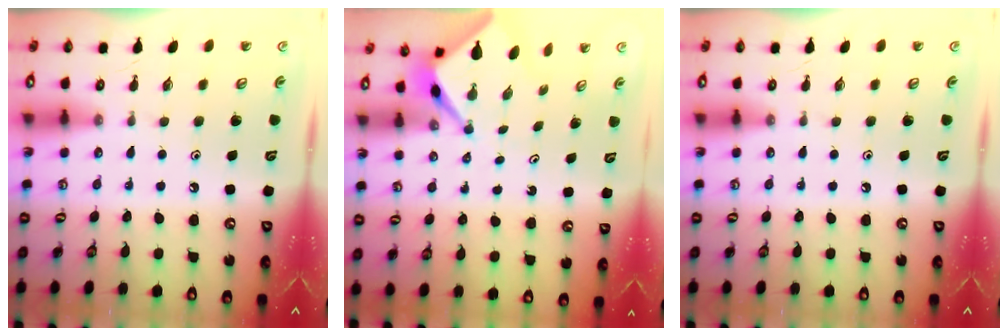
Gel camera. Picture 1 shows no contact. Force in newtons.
{"total": 3.0, "press": 3.0, "slide": 0.2}
{"total": 0.0}